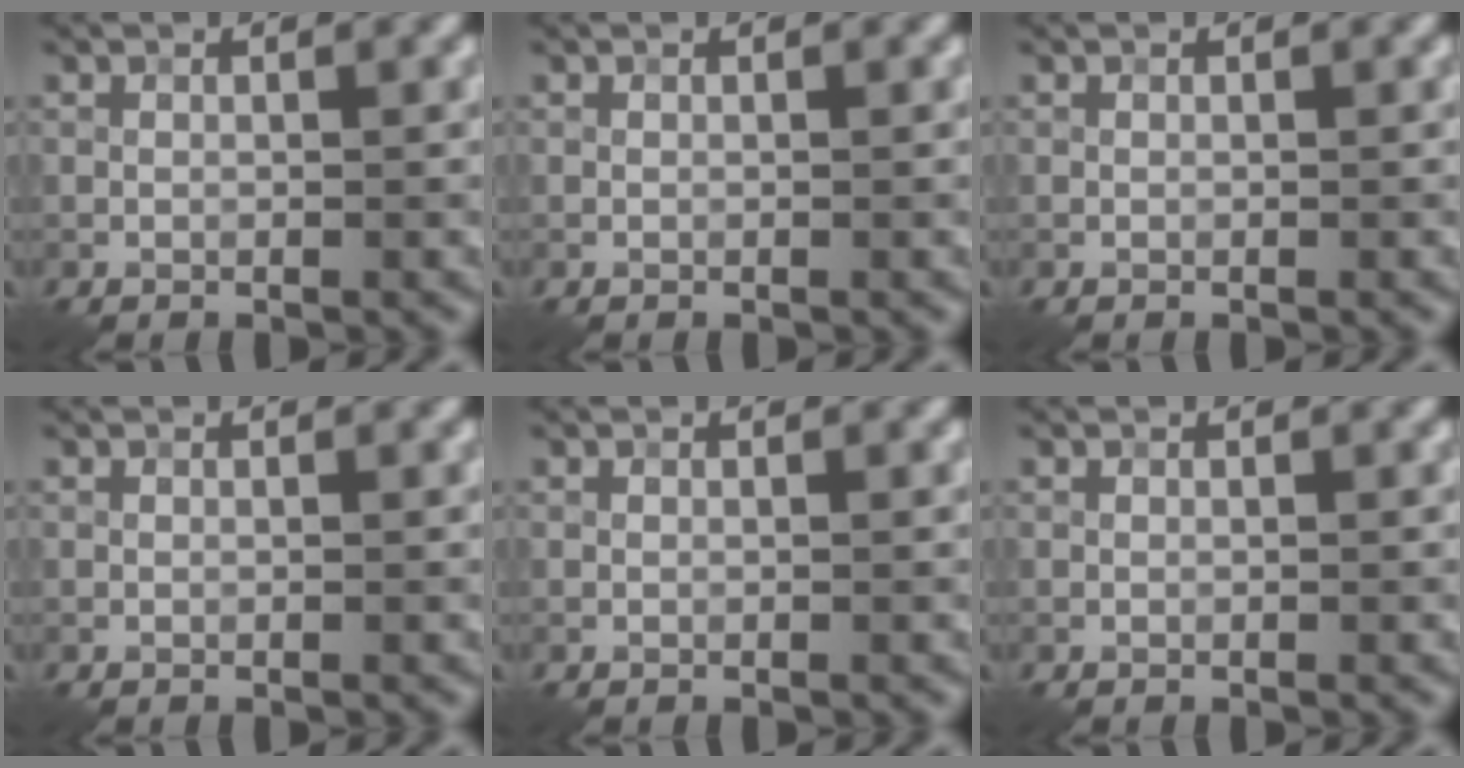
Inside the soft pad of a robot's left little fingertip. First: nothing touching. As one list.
[{"total": 0.0}, {"total": 0.0}, {"total": 0.0}, {"total": 0.0}, {"total": 0.0}]